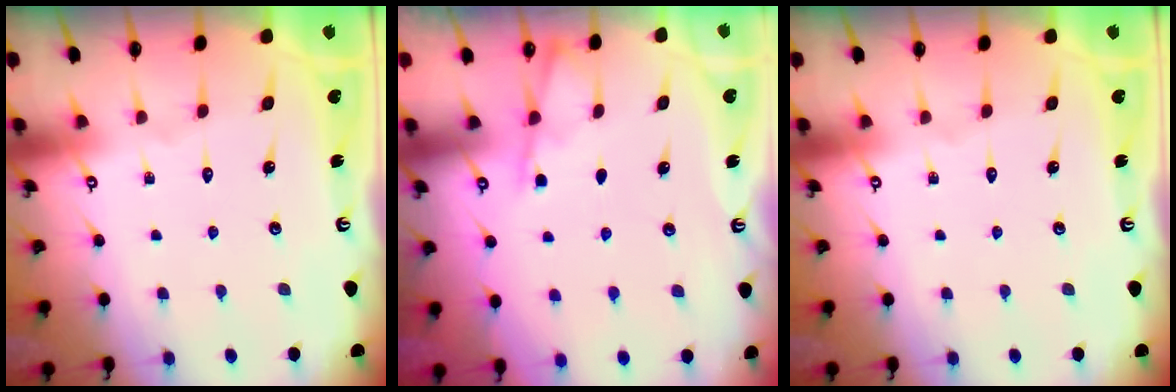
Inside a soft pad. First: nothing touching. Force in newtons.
{"total": 3.6, "press": 3.6, "slide": 0.6}
{"total": 0.0}